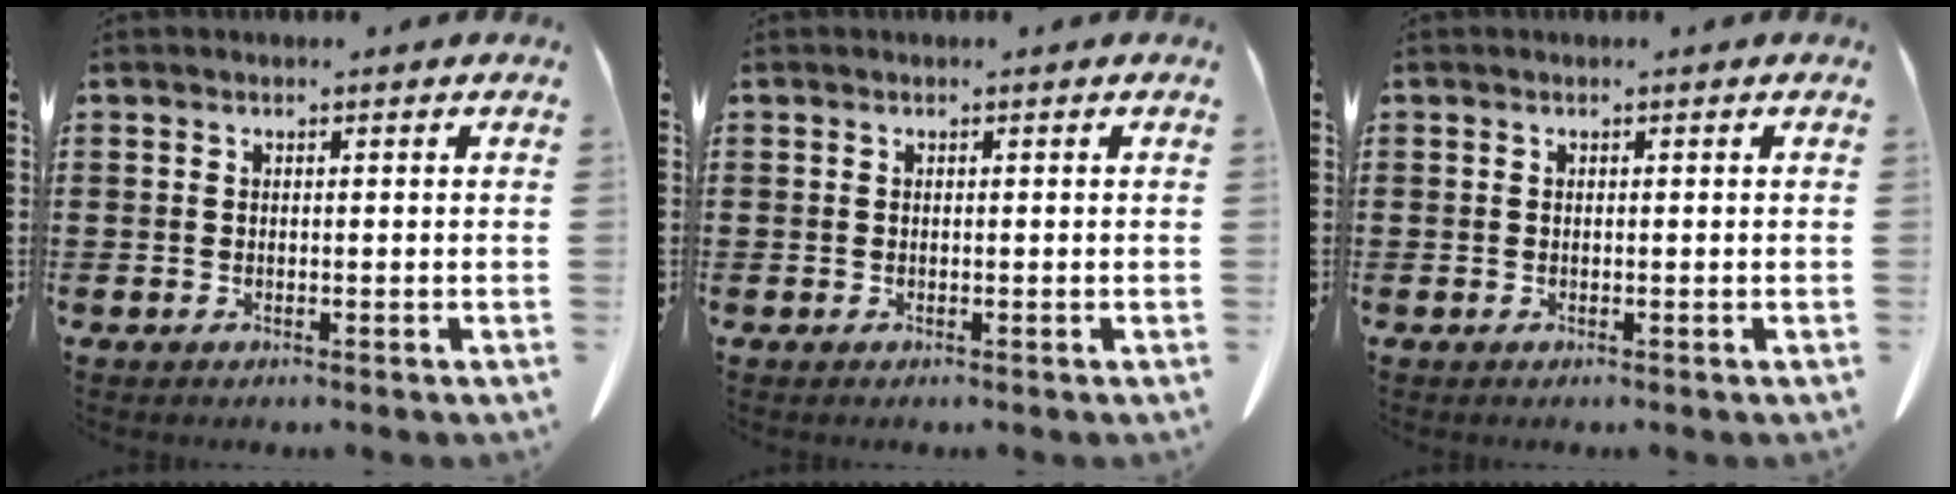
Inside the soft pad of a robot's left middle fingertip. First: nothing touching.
{"total": 0.0}
{"total": 0.0}